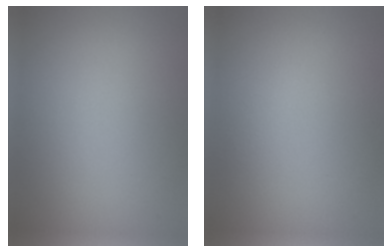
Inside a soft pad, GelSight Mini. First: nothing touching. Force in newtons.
{"total": 0.6, "press": 0.6, "slide": 0.0}